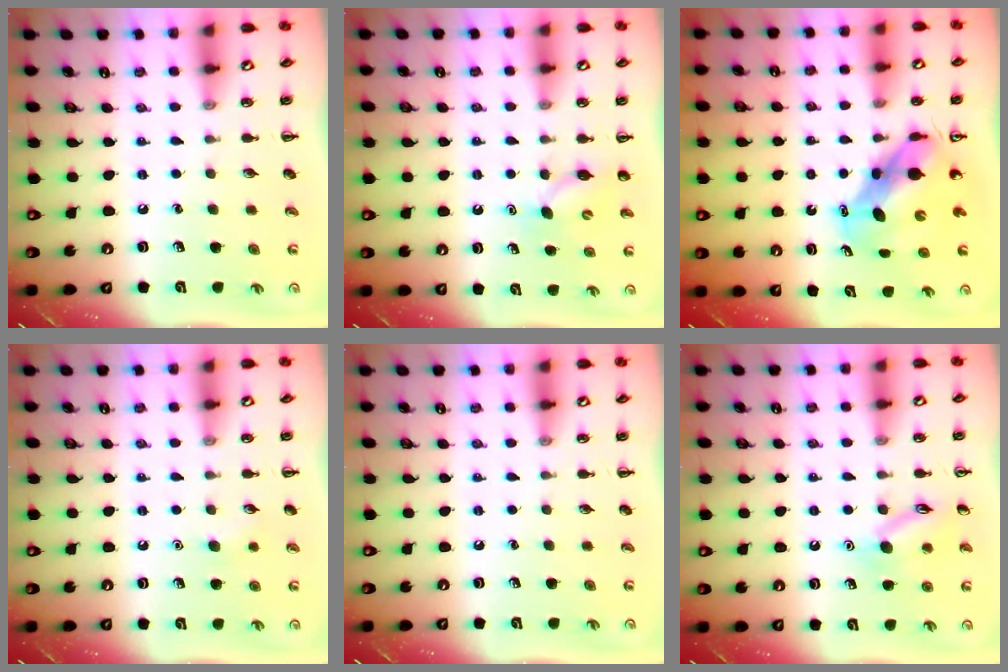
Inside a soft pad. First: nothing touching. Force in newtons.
{"total": 6.8, "press": 6.6, "slide": 1.6}
{"total": 6.8, "press": 6.6, "slide": 1.7}
{"total": 4.3, "press": 4.2, "slide": 1.0}
{"total": 0.0}
{"total": 11.4, "press": 11.3, "slide": 0.7}